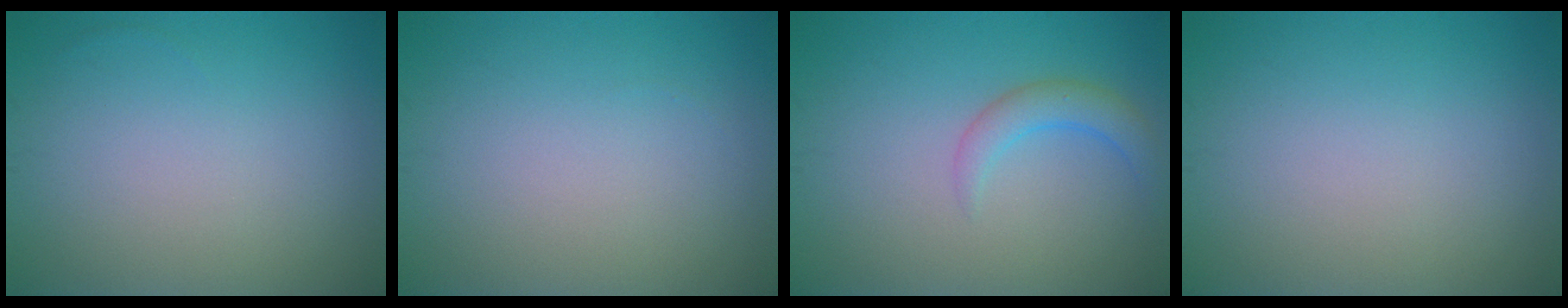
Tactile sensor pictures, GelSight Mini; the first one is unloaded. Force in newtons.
{"total": 0.0}
{"total": 2.3, "press": 2.3, "slide": 0.2}
{"total": 0.0}